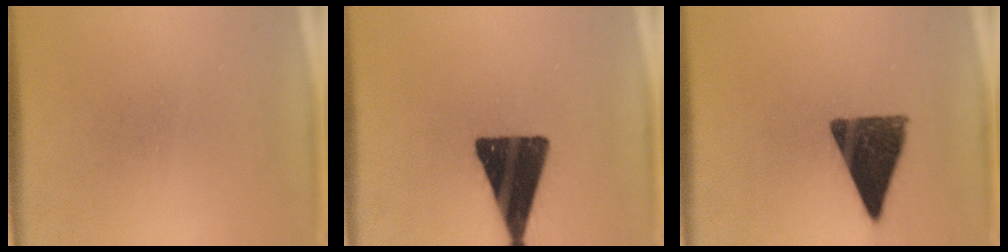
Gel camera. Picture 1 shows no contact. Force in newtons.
{"total": 17.2}
{"total": 12.8}